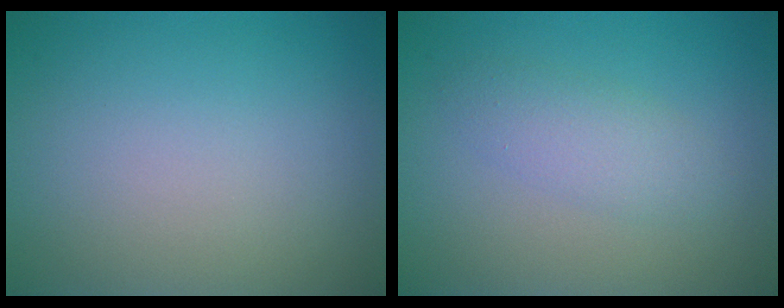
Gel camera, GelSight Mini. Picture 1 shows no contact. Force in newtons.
{"total": 2.3, "press": 2.3, "slide": 0.1}